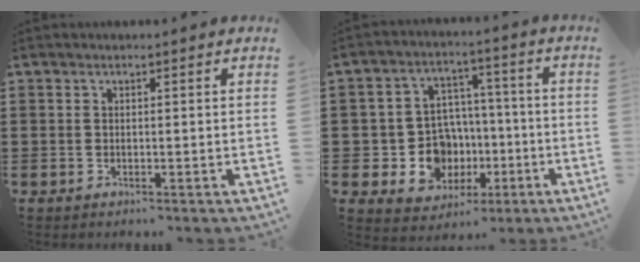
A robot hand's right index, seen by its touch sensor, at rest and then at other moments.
{"total": 10.0, "force": [-1.9, 8.6, 4.6], "torque": [-0.115, 0.005, -0.024]}